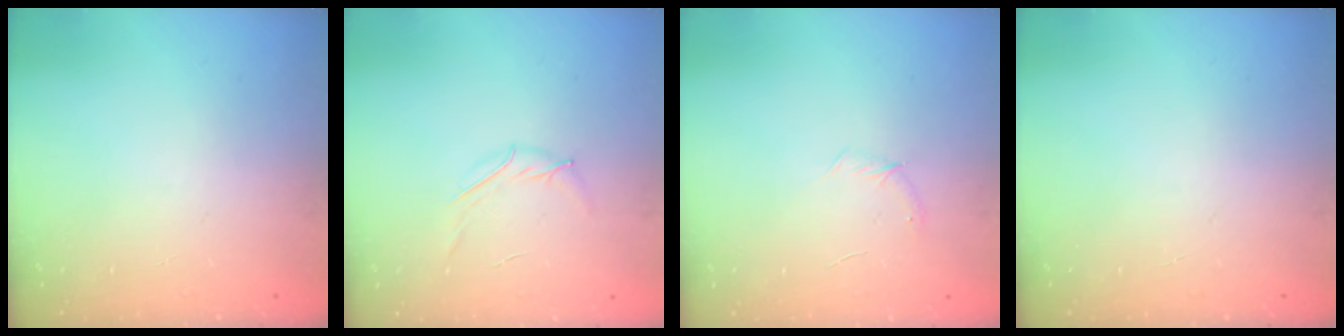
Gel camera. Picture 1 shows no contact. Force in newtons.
{"total": 2.8, "press": 2.7, "slide": 0.7}
{"total": 5.1, "press": 4.9, "slide": 1.5}
{"total": 0.0}